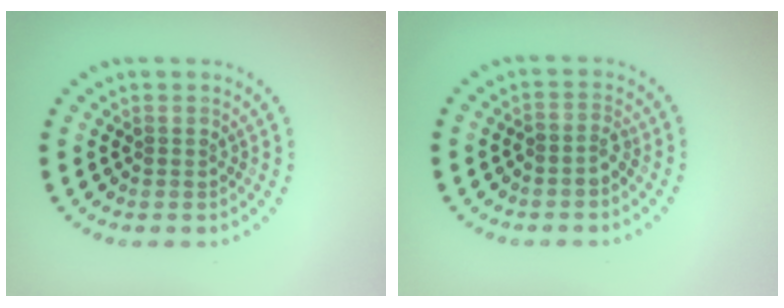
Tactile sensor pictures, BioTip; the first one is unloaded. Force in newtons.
{"total": 1.4, "press": 1.1, "slide": 0.9}